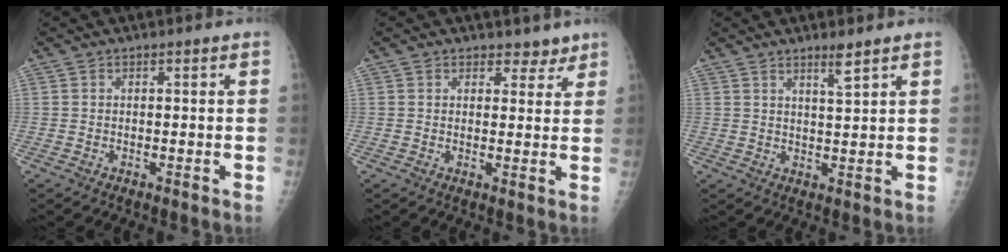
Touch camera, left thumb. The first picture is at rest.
{"total": 3.4, "force": [2.6, 2.2, 0.4], "torque": [0.026, -0.014, 0.029]}
{"total": 3.3, "force": [2.4, 0.0, 2.2], "torque": [-0.037, -0.022, 0.043]}